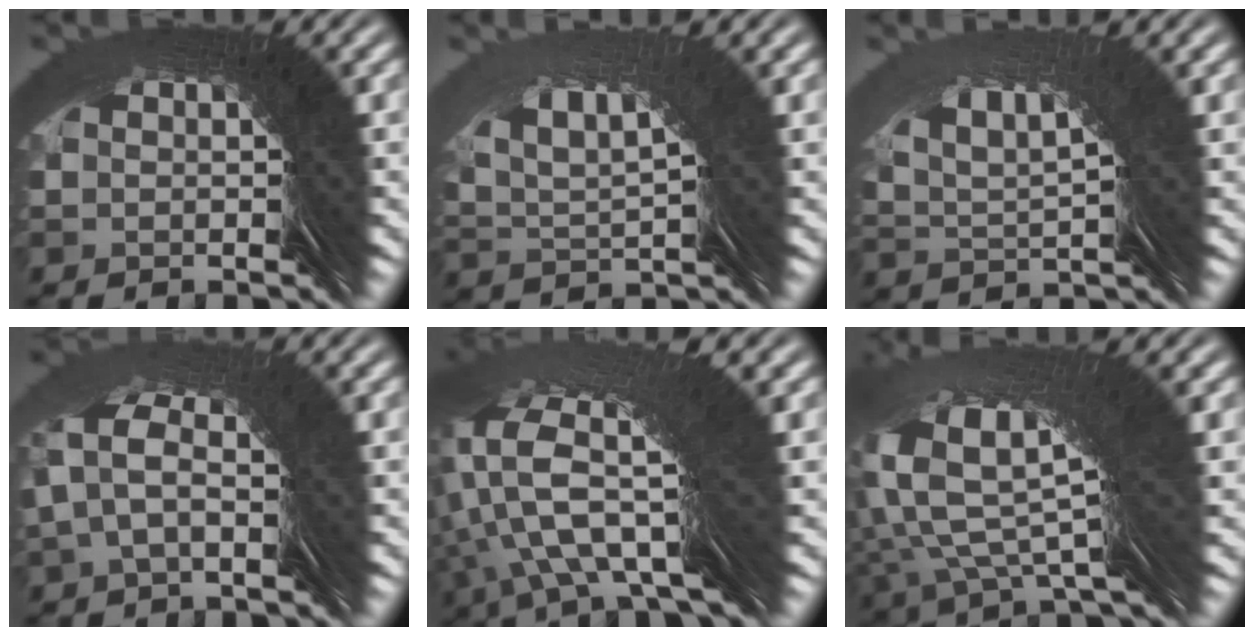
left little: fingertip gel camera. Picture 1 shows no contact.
{"total": 5.6, "force": [4.8, -2.9, 0.8], "torque": [-0.003, 0.046, 0.065]}
{"total": 6.2, "force": [5.2, -3.4, 0.5], "torque": [0.004, 0.049, 0.070]}
{"total": 2.4, "force": [1.9, -1.3, -0.7], "torque": [-0.009, 0.030, 0.025]}
{"total": 5.1, "force": [2.2, -1.4, 4.3], "torque": [-0.047, 0.054, 0.017]}
{"total": 6.8, "force": [5.2, -2.3, 3.8], "torque": [-0.058, 0.084, 0.058]}